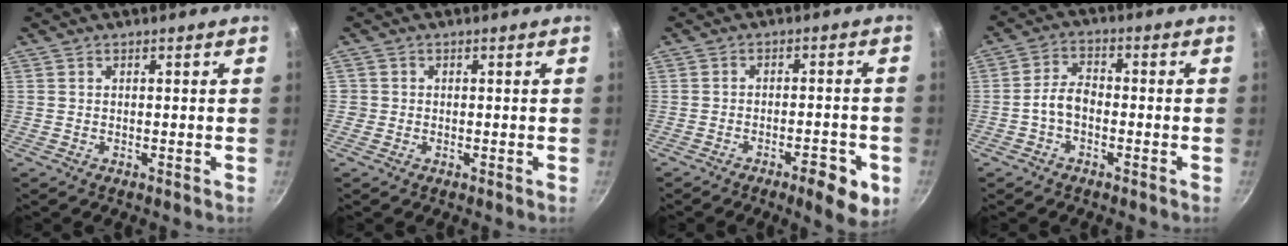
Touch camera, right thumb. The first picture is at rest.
{"total": 1.2, "force": [-0.2, 1.2, 0.0], "torque": [0.006, 0.006, -0.004]}
{"total": 7.6, "force": [-3.7, 2.2, 6.2], "torque": [-0.078, 0.013, -0.049]}
{"total": 5.0, "force": [-1.5, 3.1, 3.6], "torque": [-0.060, 0.024, -0.034]}